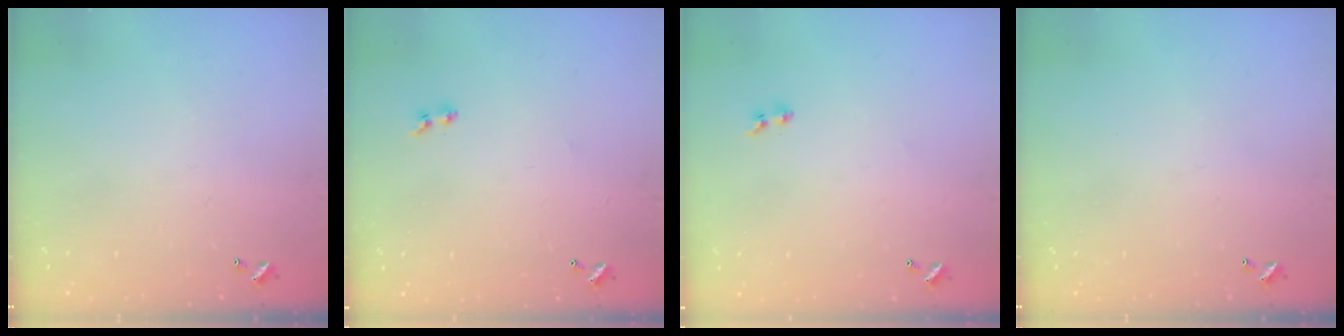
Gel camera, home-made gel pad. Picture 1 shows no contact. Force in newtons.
{"total": 1.9, "press": 1.7, "slide": 0.9}
{"total": 2.0, "press": 1.7, "slide": 1.0}
{"total": 0.0}